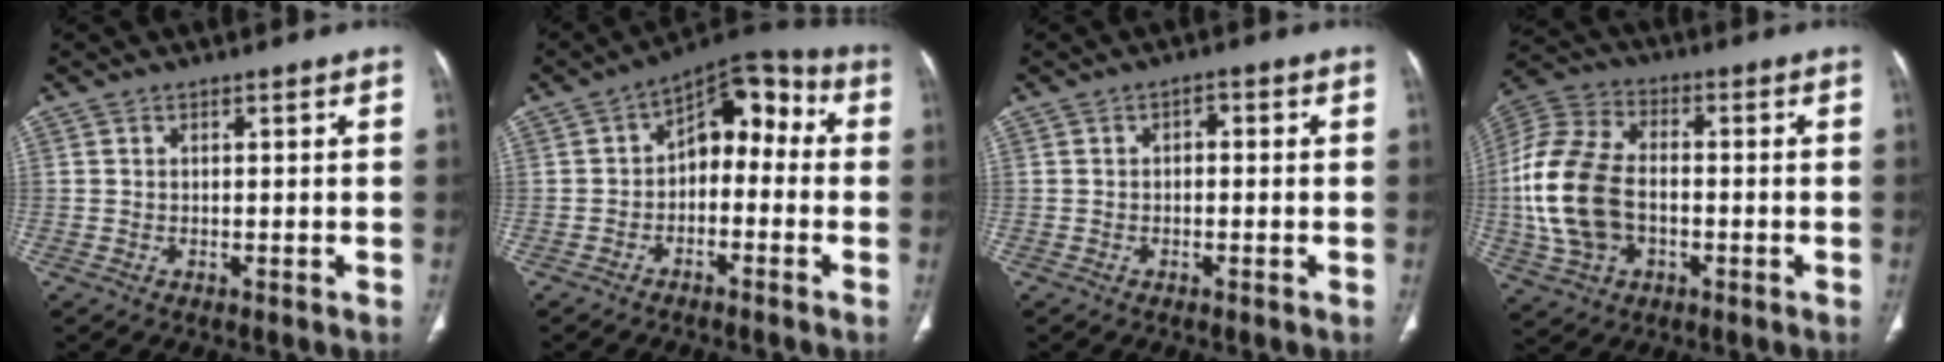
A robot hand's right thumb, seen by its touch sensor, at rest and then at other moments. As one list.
[{"total": 10.5, "force": [-0.8, 6.9, 7.9], "torque": [-0.070, 0.052, -0.029]}, {"total": 1.6, "force": [-0.2, 1.1, 1.2], "torque": [-0.012, 0.012, -0.008]}, {"total": 17.5, "force": [-2.1, 11.5, 13.0], "torque": [-0.278, 0.020, -0.035]}]